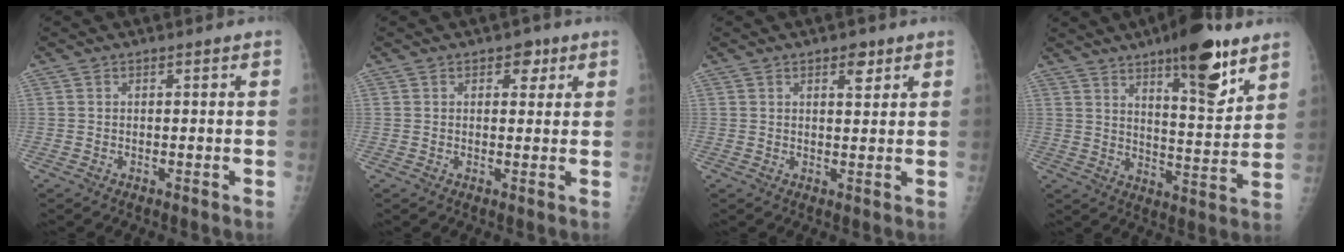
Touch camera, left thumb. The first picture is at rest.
{"total": 3.1, "force": [1.6, 2.1, 1.7], "torque": [-0.001, -0.005, 0.018]}
{"total": 3.2, "force": [1.9, 1.5, 2.2], "torque": [-0.020, -0.010, 0.027]}
{"total": 15.8, "force": [9.7, 4.6, 11.6], "torque": [-0.138, -0.061, 0.147]}